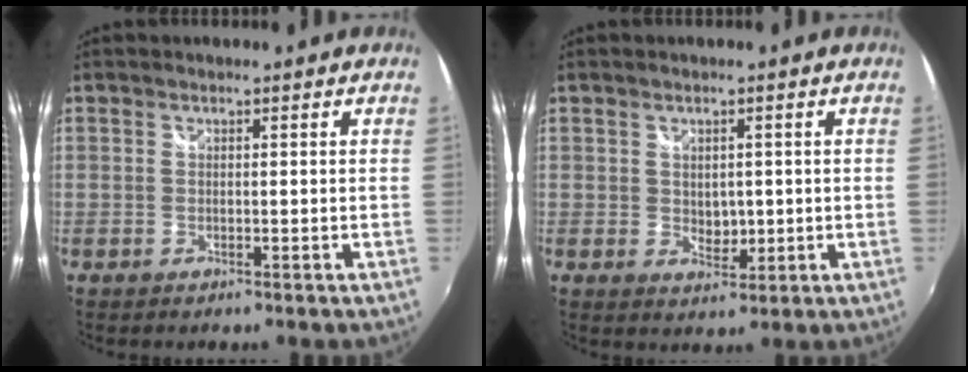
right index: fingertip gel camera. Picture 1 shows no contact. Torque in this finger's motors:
{"motor_torque": [0.00, 0.04, 0.19, 0.02]}